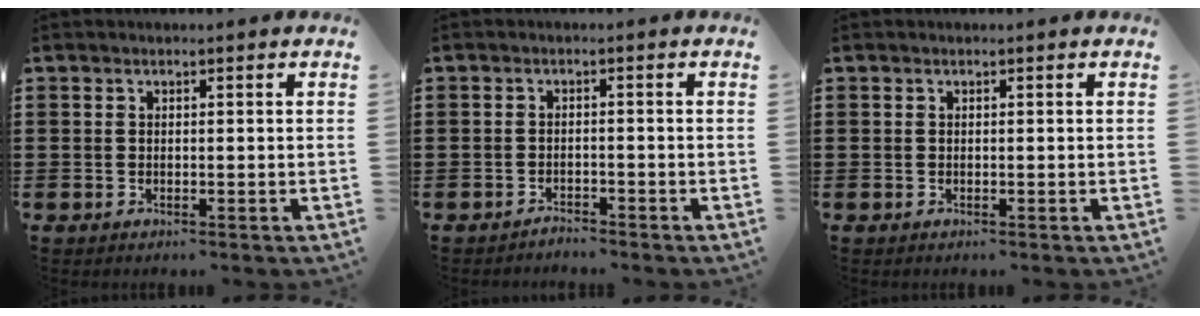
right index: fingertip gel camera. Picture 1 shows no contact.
{"total": 1.6, "force": [-1.6, 0.0, -0.1], "torque": [-0.003, 0.004, -0.035]}
{"total": 0.0}